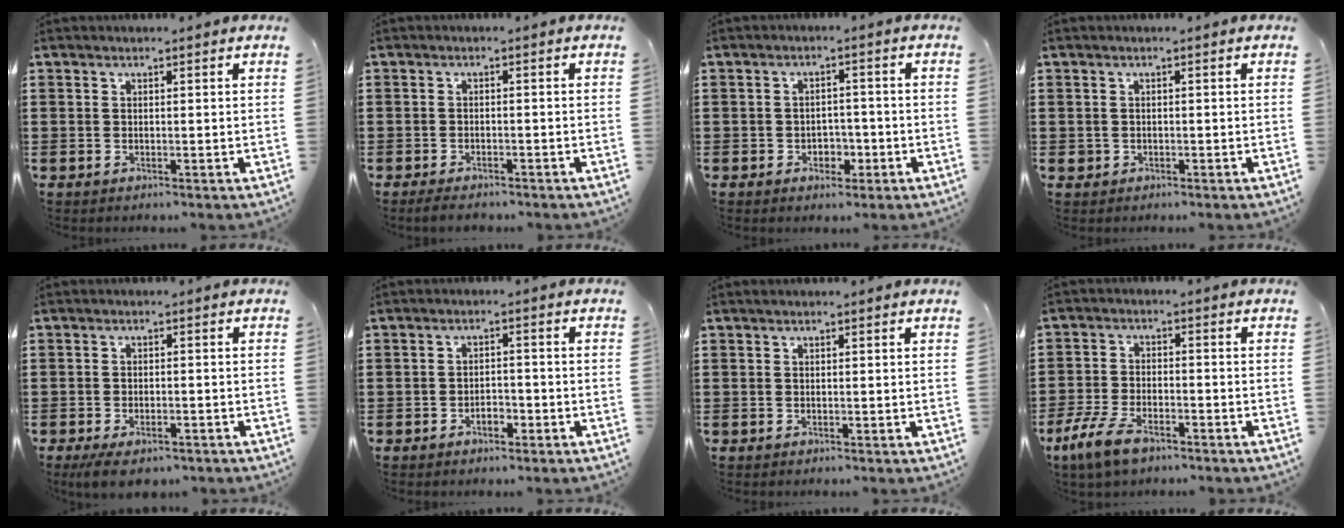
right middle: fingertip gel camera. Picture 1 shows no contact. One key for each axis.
{"total": 1.7, "fx": -1.6, "fy": 0.2, "fz": 0.5, "tx": -0.012, "ty": -0.002, "tz": -0.031}
{"total": 2.6, "fx": -1.3, "fy": 1.9, "fz": 1.2, "tx": -0.026, "ty": 0.004, "tz": -0.030}
{"total": 0.7, "fx": -0.1, "fy": 0.6, "fz": 0.1, "tx": -0.003, "ty": 0.006, "tz": -0.005}
{"total": 2.6, "fx": -2.0, "fy": 0.8, "fz": 1.4, "tx": -0.032, "ty": 0.000, "tz": -0.043}
{"total": 2.6, "fx": -1.7, "fy": 1.2, "fz": 1.5, "tx": -0.030, "ty": 0.005, "tz": -0.036}
{"total": 0.0}
{"total": 6.7, "fx": -4.4, "fy": 2.7, "fz": 4.3, "tx": -0.110, "ty": -0.005, "tz": -0.087}